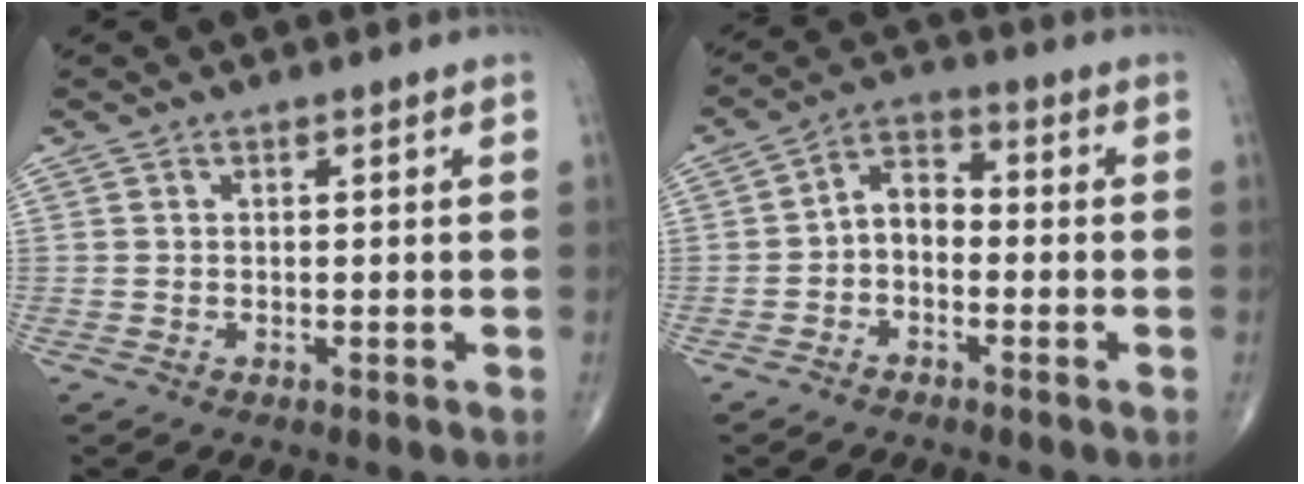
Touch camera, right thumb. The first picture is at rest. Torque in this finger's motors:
{"motor_torque": [-0.09, -0.32, 0.01, -0.13, 0.11]}